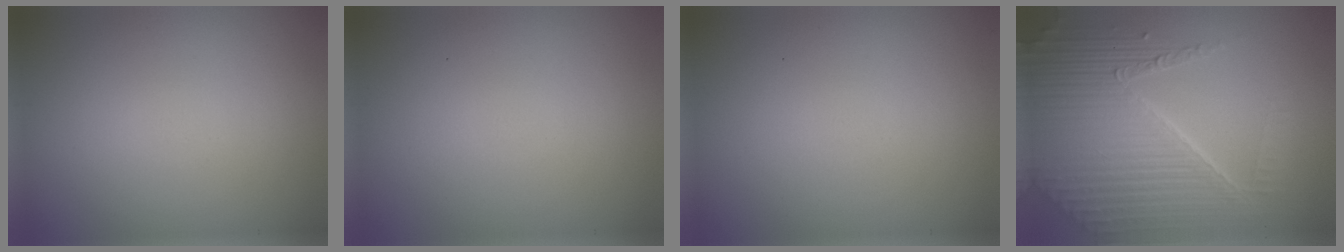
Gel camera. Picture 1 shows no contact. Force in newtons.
{"total": 0.0}
{"total": 0.0}
{"total": 7.9, "press": 5.5, "slide": 5.7}